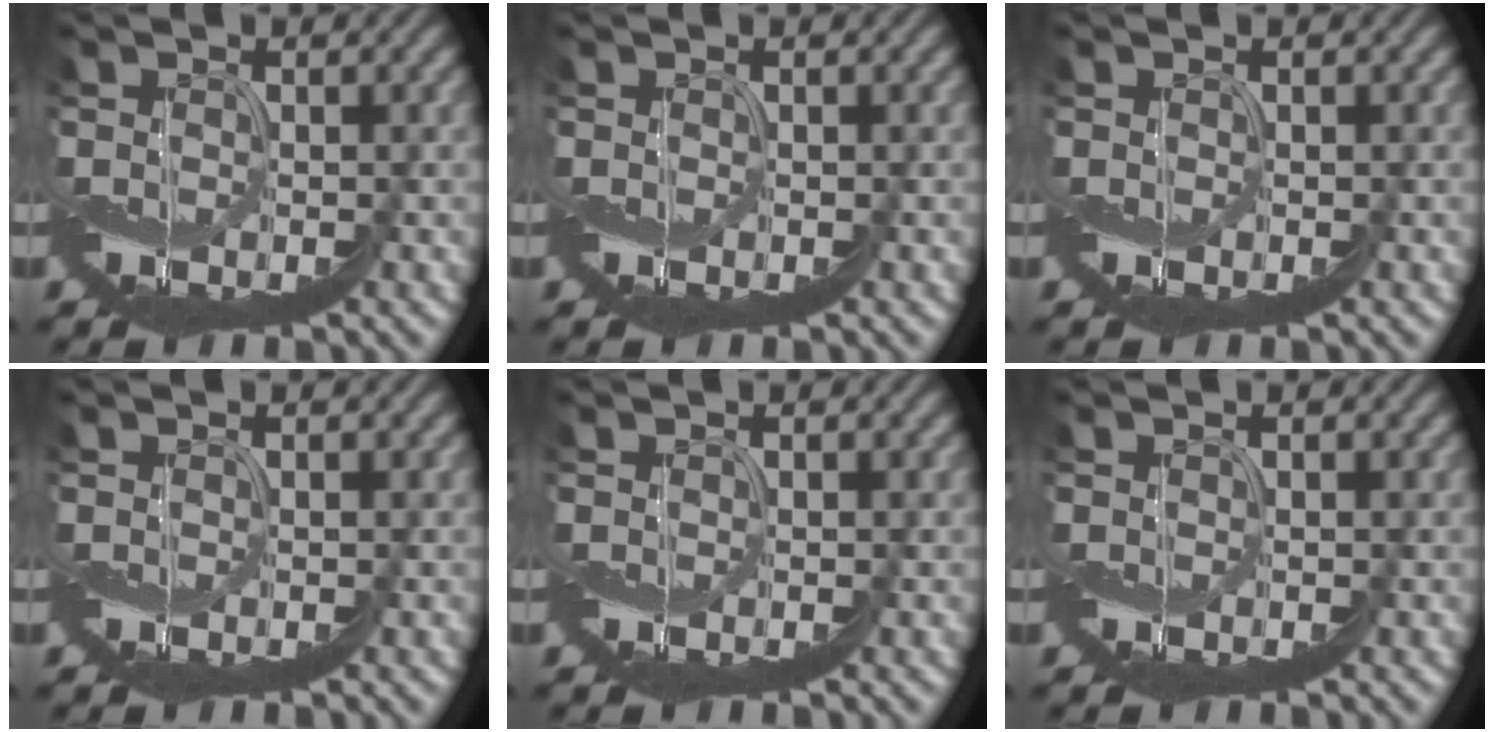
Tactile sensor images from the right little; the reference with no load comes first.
{"total": 0.0}
{"total": 0.0}
{"total": 0.0}
{"total": 0.0}
{"total": 0.0}